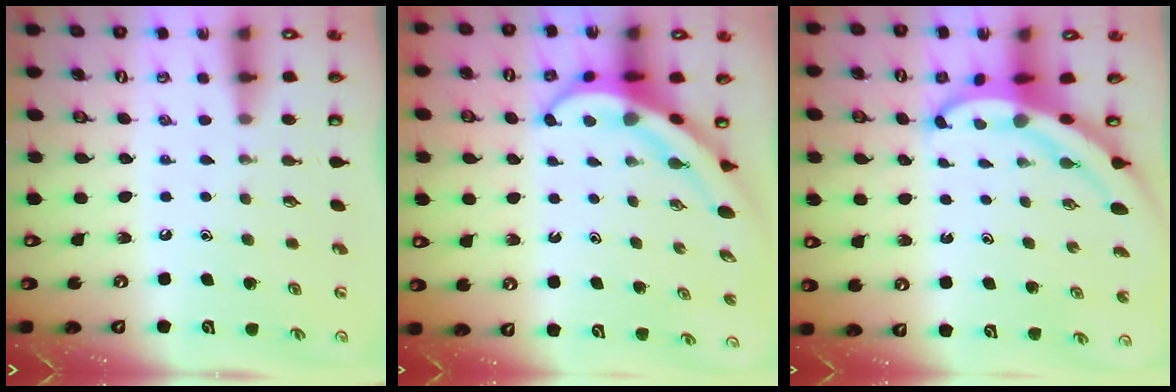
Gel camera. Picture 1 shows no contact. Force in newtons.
{"total": 7.0, "press": 6.9, "slide": 0.7}
{"total": 5.4, "press": 5.4, "slide": 0.5}